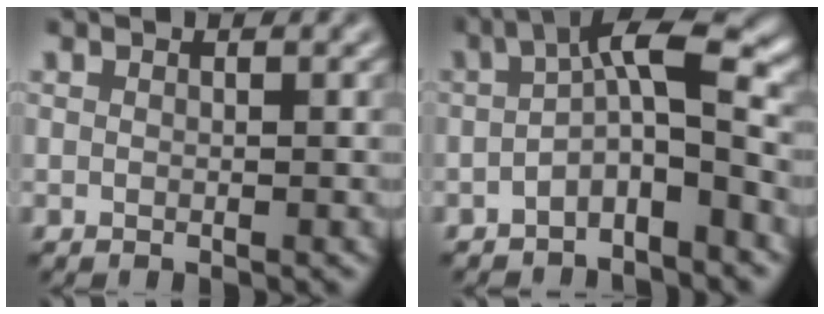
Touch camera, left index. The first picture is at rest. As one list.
[{"total": 4.8, "force": [-1.5, 1.2, 4.4], "torque": [-0.077, 0.018, -0.035]}]